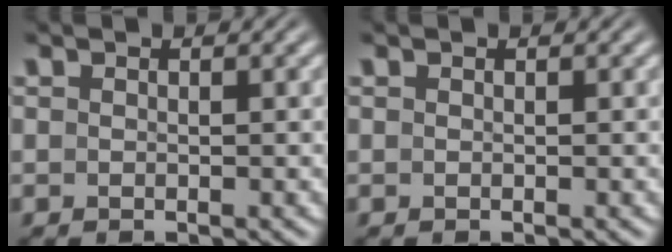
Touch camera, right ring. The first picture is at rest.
{"total": 0.0}